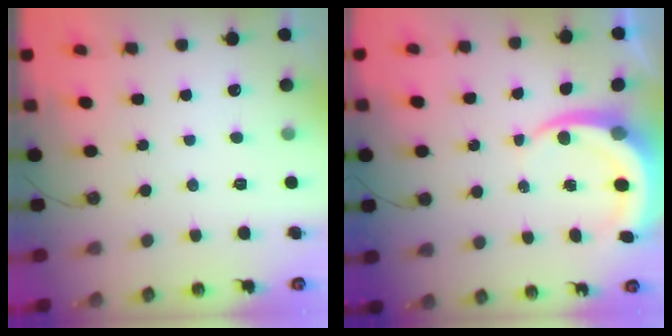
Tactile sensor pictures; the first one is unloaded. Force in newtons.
{"total": 6.3, "press": 6.3, "slide": 0.8}